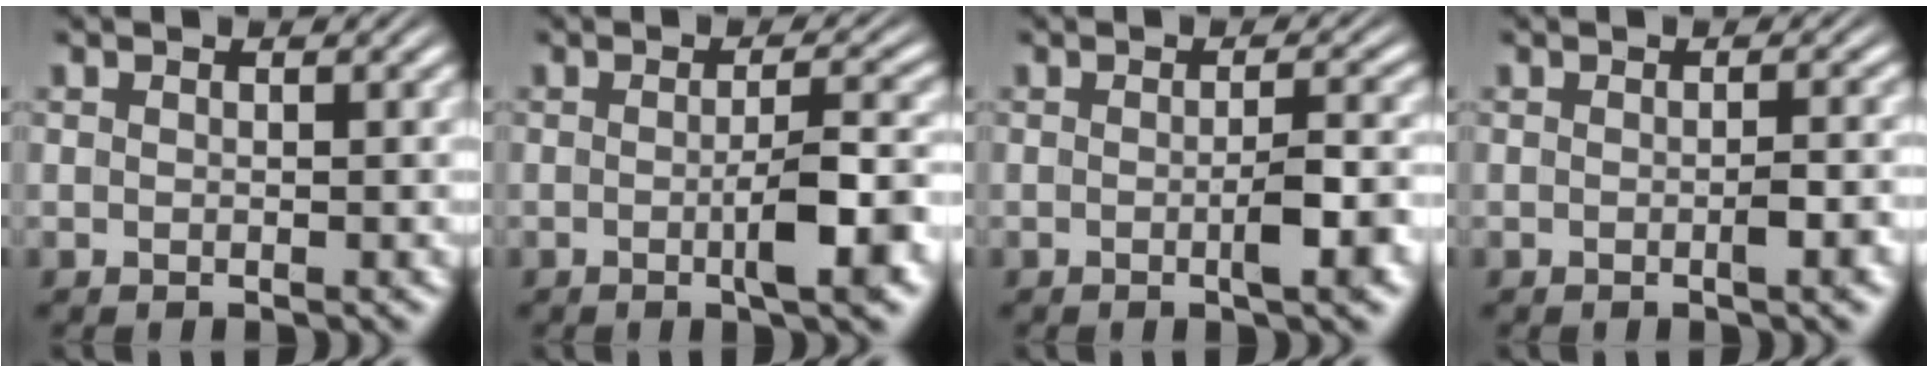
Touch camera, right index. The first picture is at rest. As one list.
[{"total": 3.9, "force": [-1.3, 0.5, 3.7], "torque": [-0.053, 0.004, -0.028]}, {"total": 2.7, "force": [-0.9, 0.3, 2.5], "torque": [-0.032, 0.006, -0.021]}, {"total": 1.2, "force": [-0.5, 0.1, 1.0], "torque": [-0.012, 0.008, -0.013]}]